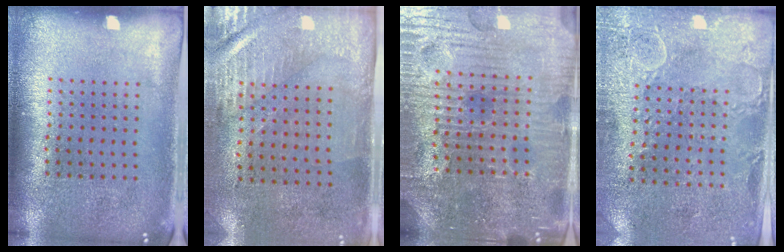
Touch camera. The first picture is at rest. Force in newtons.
{"total": 3.0, "press": 2.5, "slide": 1.6}
{"total": 5.5, "press": 5.2, "slide": 1.8}
{"total": 2.9, "press": 2.6, "slide": 1.2}